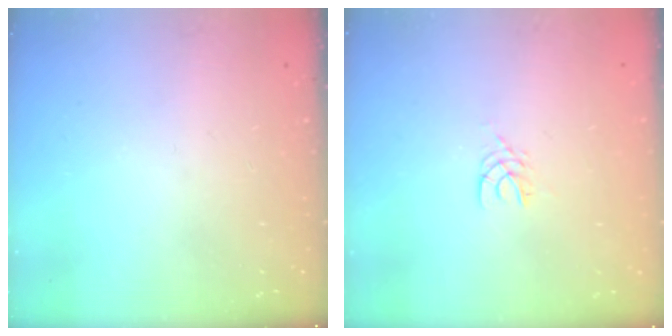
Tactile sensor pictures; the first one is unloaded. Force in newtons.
{"total": 2.5, "press": 2.5, "slide": 0.4}